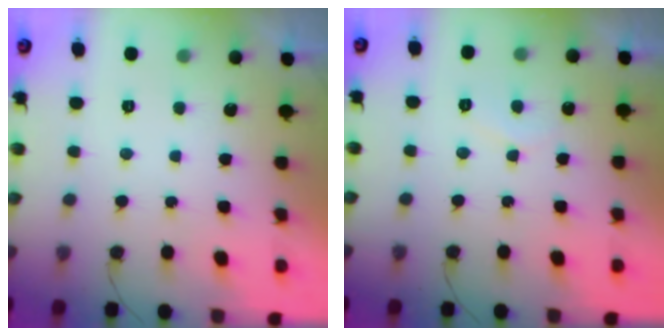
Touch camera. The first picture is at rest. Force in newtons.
{"total": 4.8, "press": 4.8, "slide": 0.5}